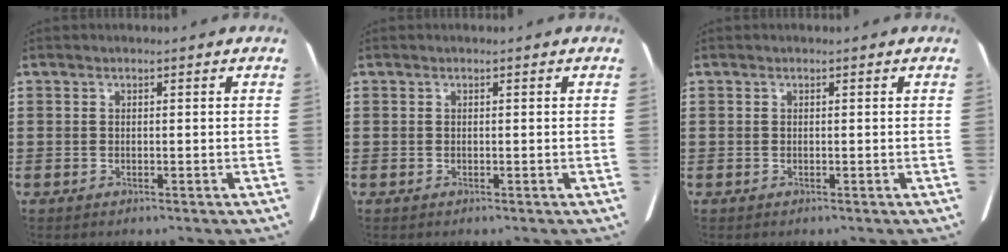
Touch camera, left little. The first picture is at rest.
{"total": 0.0}
{"total": 0.0}